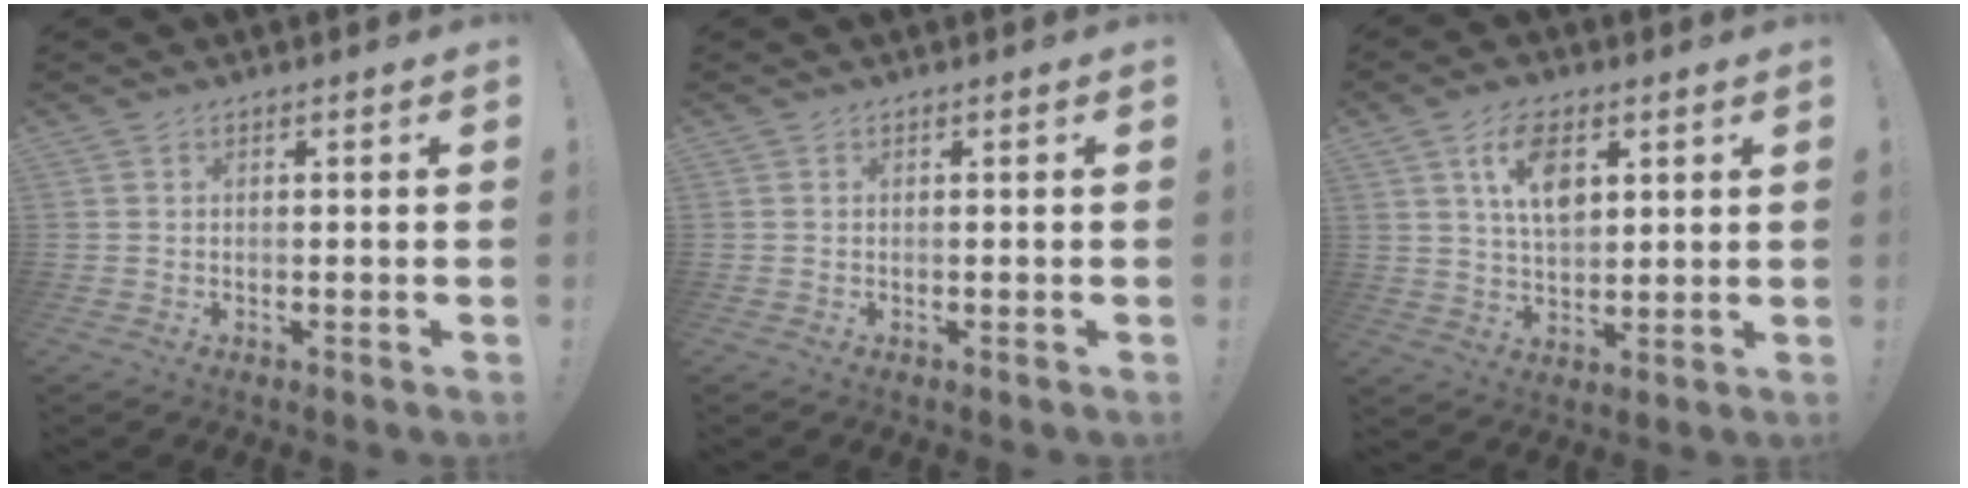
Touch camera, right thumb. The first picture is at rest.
{"total": 0.0}
{"total": 11.2, "force": [4.6, 6.4, 7.9], "torque": [-0.132, 0.002, 0.085]}